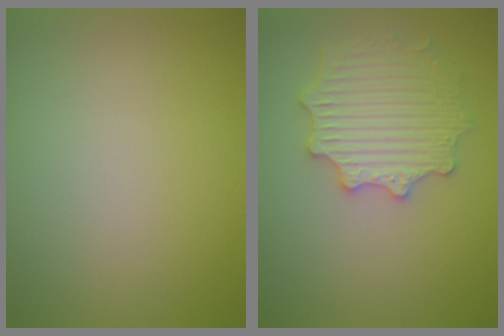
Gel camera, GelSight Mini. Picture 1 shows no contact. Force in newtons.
{"total": 4.1, "press": 4.0, "slide": 1.0}